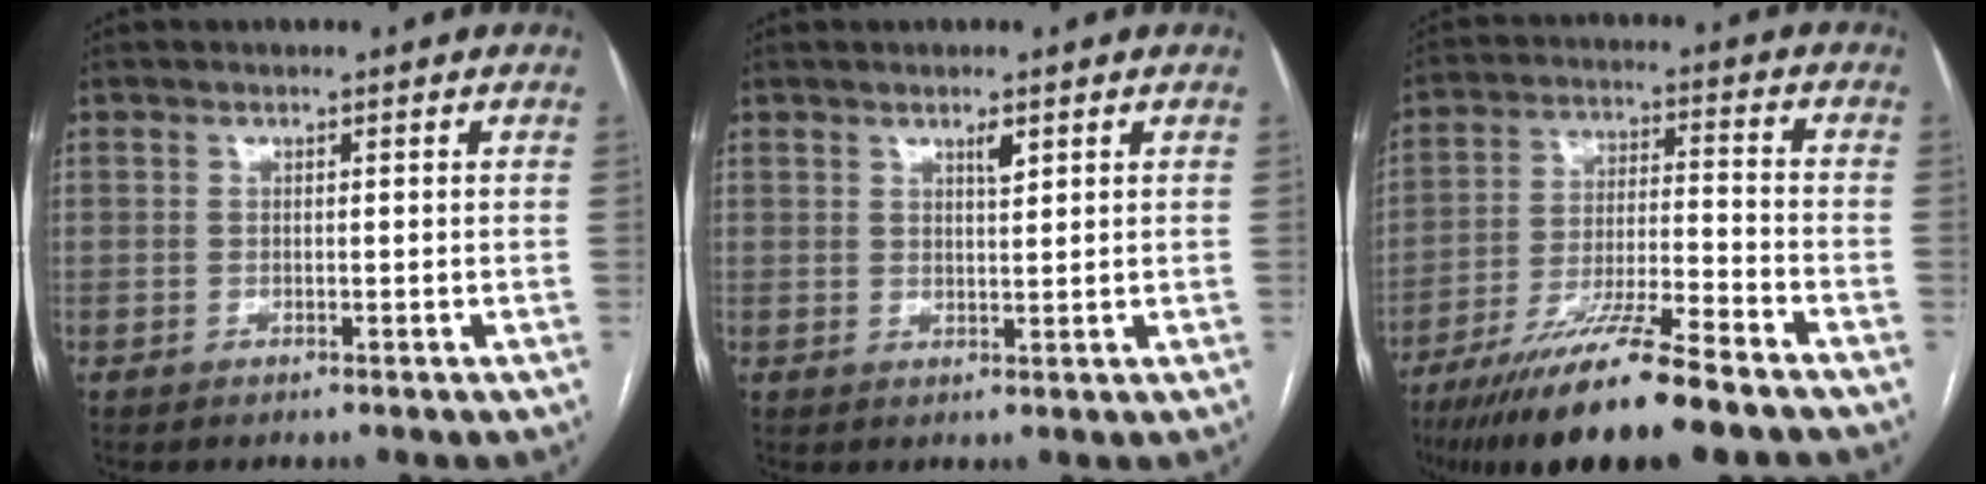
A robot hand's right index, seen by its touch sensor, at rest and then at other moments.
{"total": 1.8, "force": [1.2, 0.4, 1.3], "torque": [-0.024, -0.003, 0.021]}
{"total": 15.7, "force": [-11.7, 0.4, 10.5], "torque": [-0.194, -0.036, -0.205]}